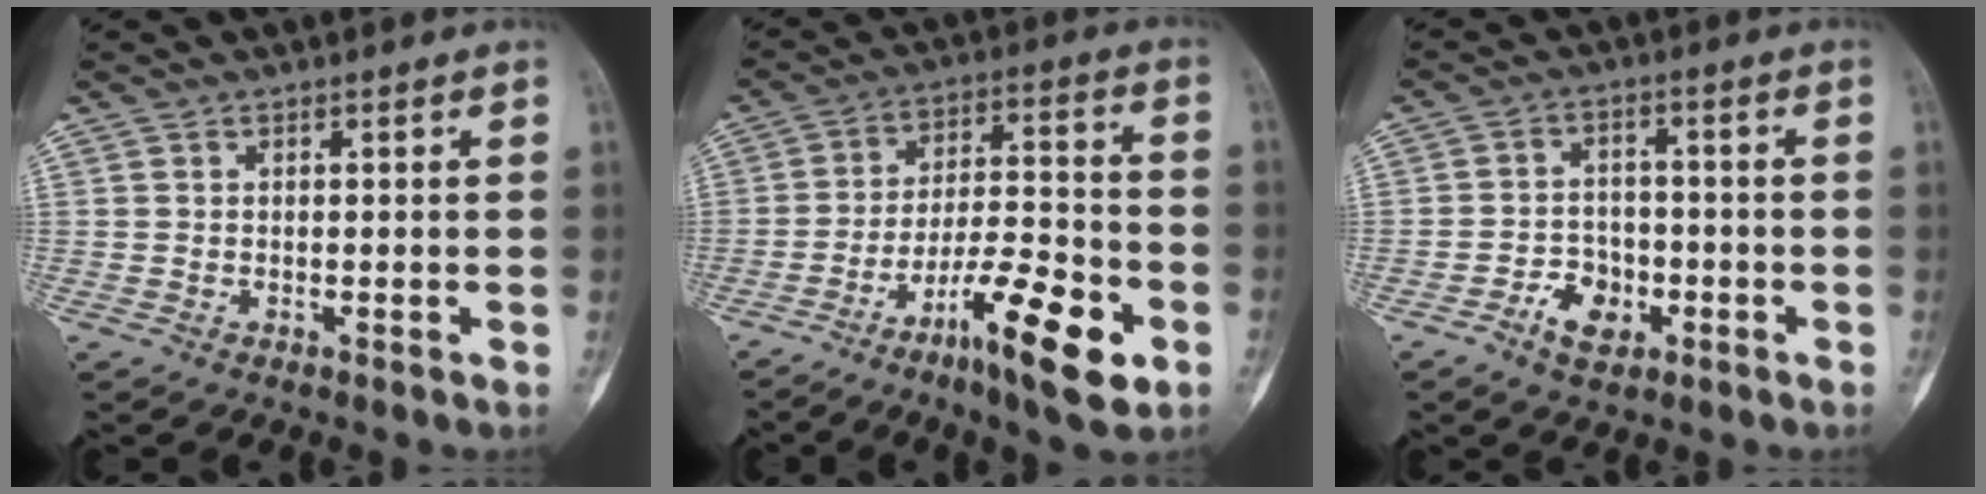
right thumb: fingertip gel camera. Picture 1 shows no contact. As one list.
[{"total": 15.5, "force": [-7.6, 3.8, 12.9], "torque": [-0.212, 0.048, -0.123]}, {"total": 6.3, "force": [-3.1, 4.4, 3.3], "torque": [-0.034, 0.023, -0.054]}]